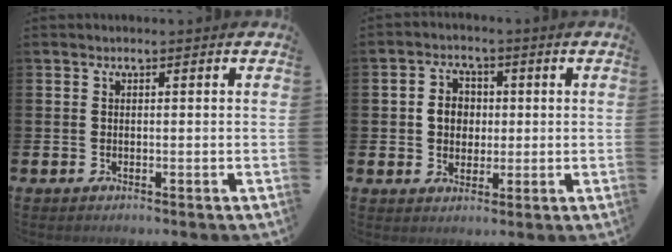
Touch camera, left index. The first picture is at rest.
{"total": 4.0, "force": [0.5, 3.6, 1.8], "torque": [-0.034, 0.009, 0.003]}